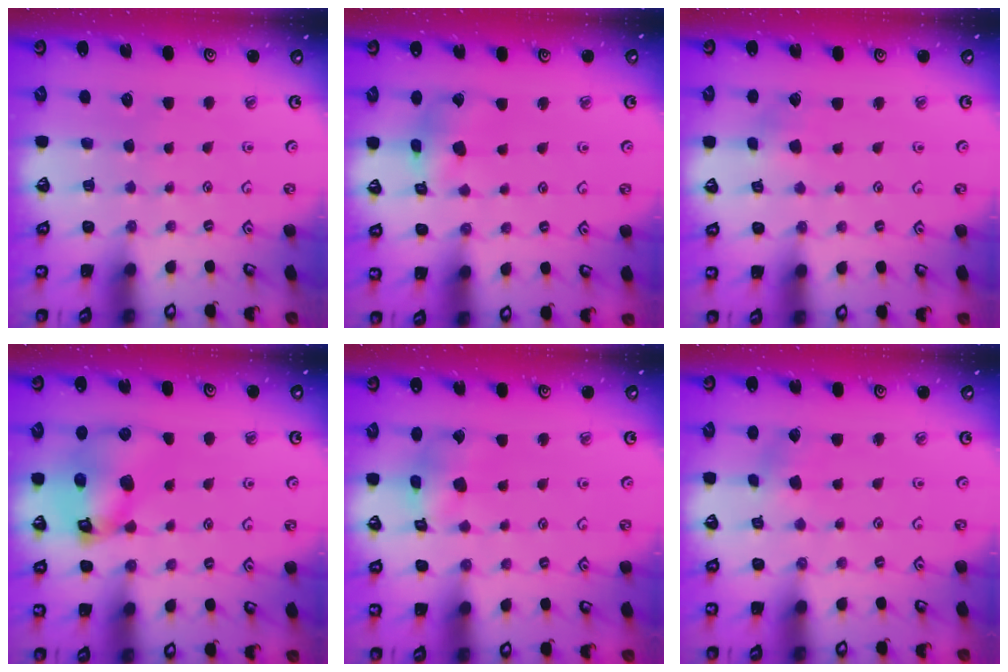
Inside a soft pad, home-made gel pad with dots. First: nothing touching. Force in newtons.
{"total": 7.8, "press": 7.7, "slide": 0.9}
{"total": 2.8, "press": 2.7, "slide": 0.6}
{"total": 14.8, "press": 14.7, "slide": 2.0}
{"total": 9.4, "press": 9.3, "slide": 1.0}
{"total": 2.0, "press": 1.9, "slide": 0.6}